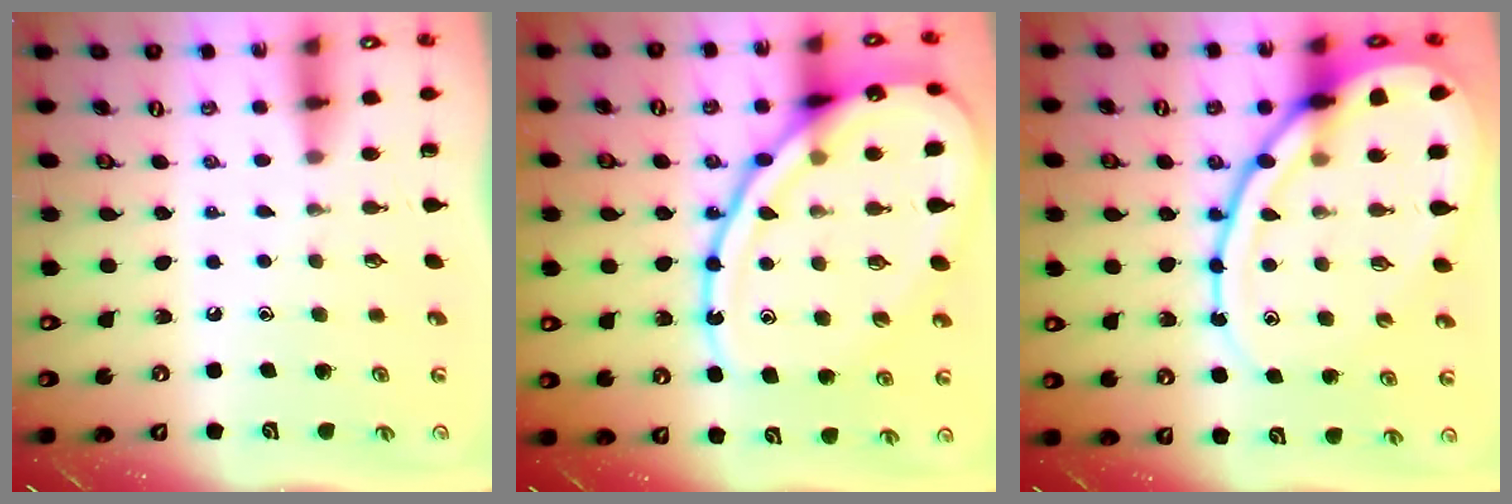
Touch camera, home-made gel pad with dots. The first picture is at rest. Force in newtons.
{"total": 21.7, "press": 21.6, "slide": 2.2}
{"total": 20.4, "press": 20.3, "slide": 2.1}